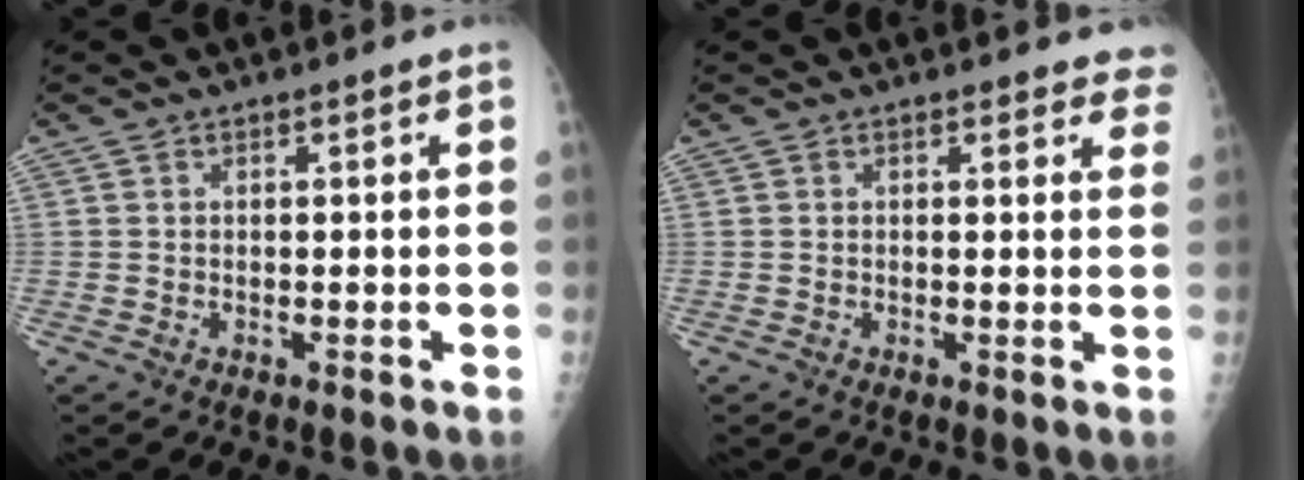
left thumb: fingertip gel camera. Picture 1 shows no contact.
{"total": 4.6, "force": [4.2, 1.8, 0.9], "torque": [0.028, -0.018, 0.025]}